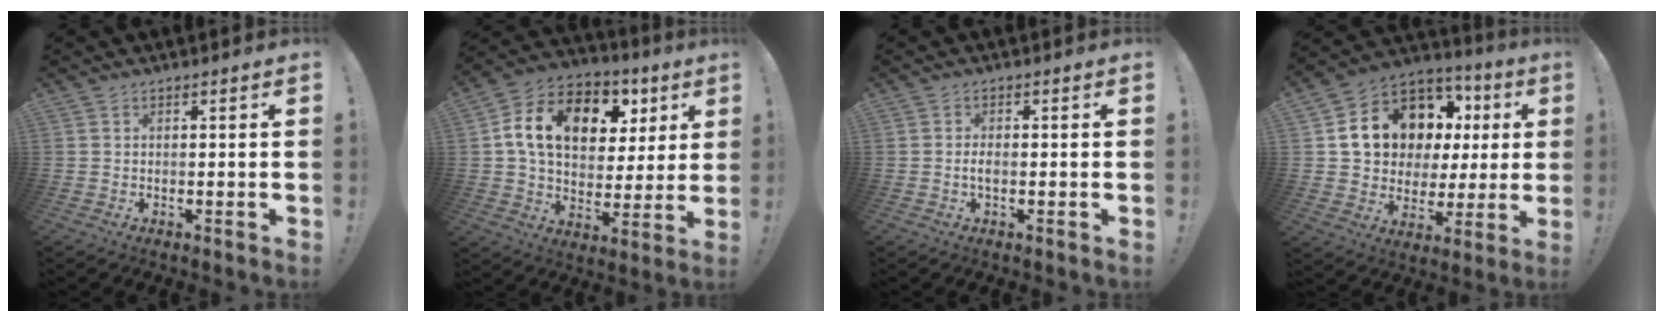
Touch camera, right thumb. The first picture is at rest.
{"total": 18.0, "force": [6.5, 12.0, 11.6], "torque": [-0.184, -0.012, 0.117]}
{"total": 1.8, "force": [-0.5, 0.7, 1.5], "torque": [-0.033, 0.006, -0.009]}
{"total": 16.0, "force": [6.6, 12.1, 8.2], "torque": [-0.136, -0.034, 0.145]}